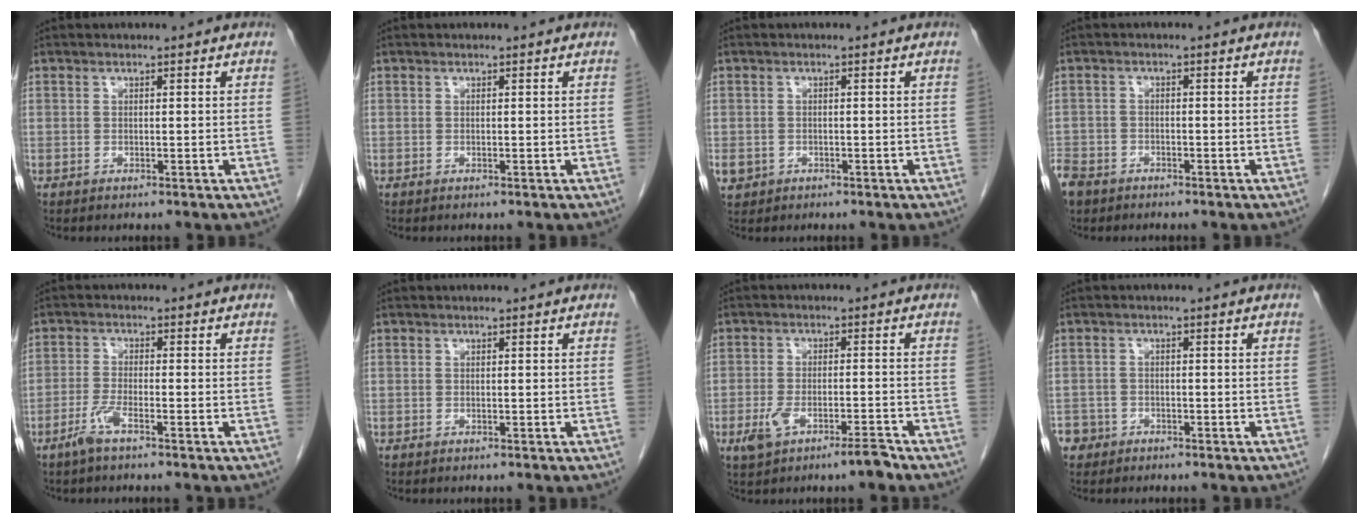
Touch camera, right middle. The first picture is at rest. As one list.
[{"total": 0.0}, {"total": 2.6, "force": [-1.1, 2.3, 0.7], "torque": [-0.010, 0.002, -0.011]}, {"total": 6.6, "force": [-4.7, 4.3, 1.9], "torque": [-0.056, -0.004, -0.085]}, {"total": 3.4, "force": [-2.2, 0.2, 2.5], "torque": [-0.058, -0.004, -0.048]}, {"total": 0.0}, {"total": 5.7, "force": [-3.5, 1.4, 4.3], "torque": [-0.084, 0.004, -0.056]}, {"total": 3.2, "force": [-2.1, 2.3, -0.1], "torque": [0.003, 0.008, -0.040]}]